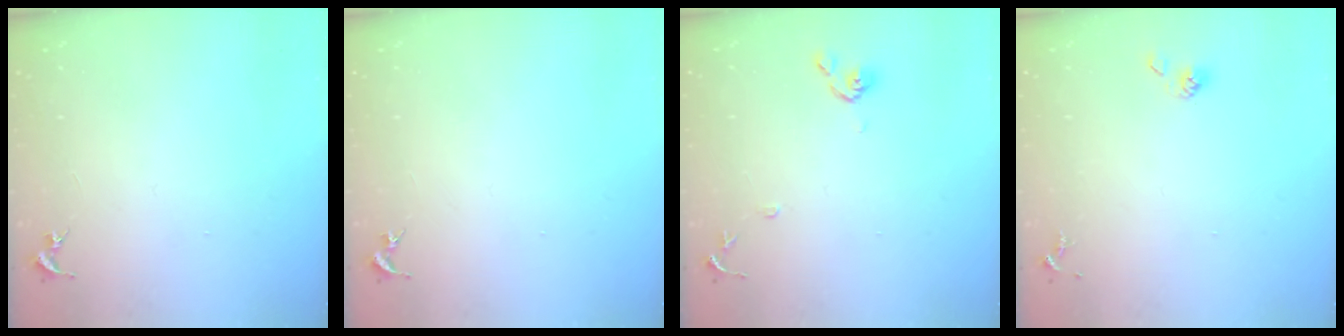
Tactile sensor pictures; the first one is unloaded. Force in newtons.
{"total": 0.0}
{"total": 8.6, "press": 8.6, "slide": 0.7}
{"total": 4.2, "press": 4.0, "slide": 1.1}